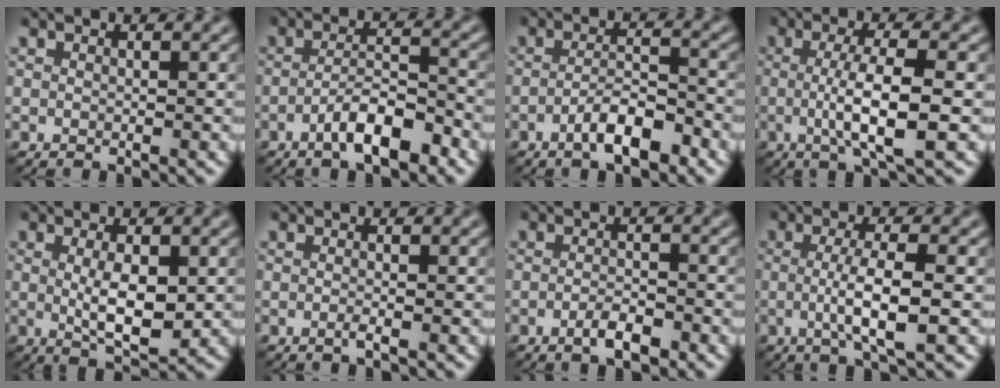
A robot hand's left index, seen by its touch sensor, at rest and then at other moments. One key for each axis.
{"total": 4.6, "fx": -2.6, "fy": 1.3, "fz": 3.6, "tx": -0.062, "ty": 0.008, "tz": -0.047}
{"total": 4.0, "fx": -2.2, "fy": 1.1, "fz": 3.2, "tx": -0.057, "ty": 0.007, "tz": -0.041}
{"total": 5.8, "fx": -0.6, "fy": 1.3, "fz": 5.6, "tx": -0.094, "ty": -0.003, "tz": -0.011}
{"total": 4.4, "fx": 0.1, "fy": 1.3, "fz": 4.1, "tx": -0.078, "ty": -0.006, "tz": 0.008}
{"total": 1.1, "fx": -0.3, "fy": 0.3, "fz": 1.0, "tx": -0.013, "ty": -0.005, "tz": -0.009}
{"total": 2.2, "fx": -1.1, "fy": 0.6, "fz": 1.8, "tx": -0.031, "ty": 0.000, "tz": -0.022}
{"total": 4.5, "fx": -0.5, "fy": 1.0, "fz": 4.4, "tx": -0.075, "ty": -0.004, "tz": -0.010}